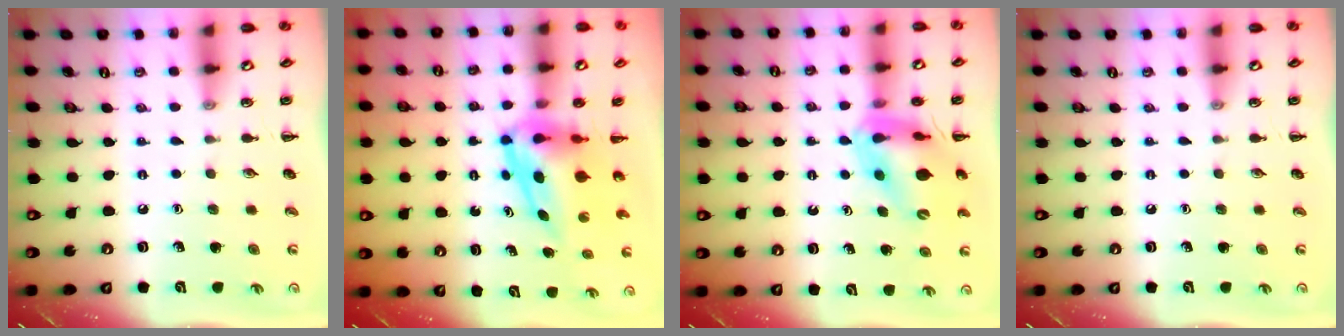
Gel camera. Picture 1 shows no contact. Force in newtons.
{"total": 7.9, "press": 7.6, "slide": 2.0}
{"total": 13.7, "press": 13.2, "slide": 3.7}
{"total": 0.0}